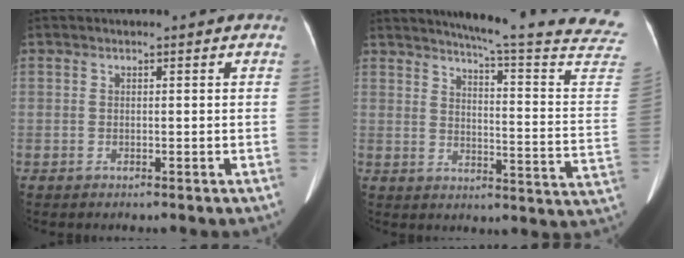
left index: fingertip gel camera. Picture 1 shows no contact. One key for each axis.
{"total": 23.8, "fx": 21.7, "fy": -1.3, "fz": 9.7, "tx": -0.137, "ty": -0.125, "tz": 0.249}